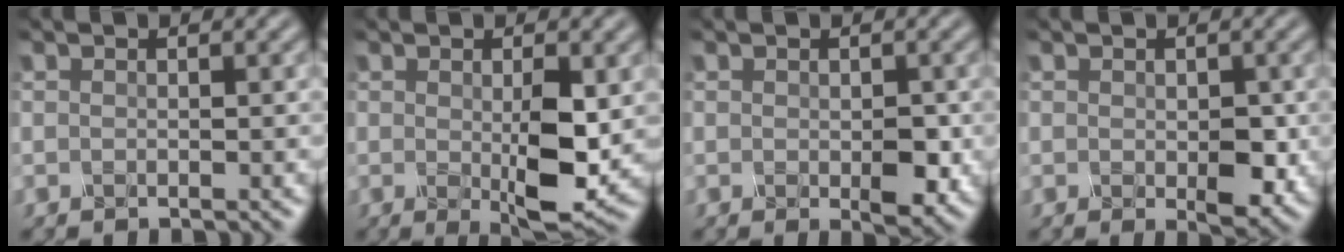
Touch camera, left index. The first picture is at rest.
{"total": 5.2, "force": [-0.5, 1.3, 5.0], "torque": [-0.102, -0.013, 0.003]}
{"total": 2.5, "force": [-0.8, 1.0, 2.1], "torque": [-0.049, -0.003, -0.003]}
{"total": 2.7, "force": [-0.7, 1.3, 2.2], "torque": [-0.049, -0.005, -0.001]}